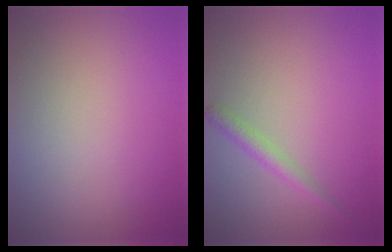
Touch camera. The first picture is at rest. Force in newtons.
{"total": 1.6, "press": 1.6, "slide": 0.0}